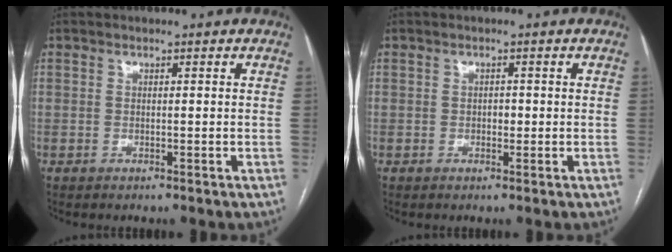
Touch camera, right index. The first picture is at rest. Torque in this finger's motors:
{"motor_torque": [0.11, -0.03, 0.10, 0.02]}